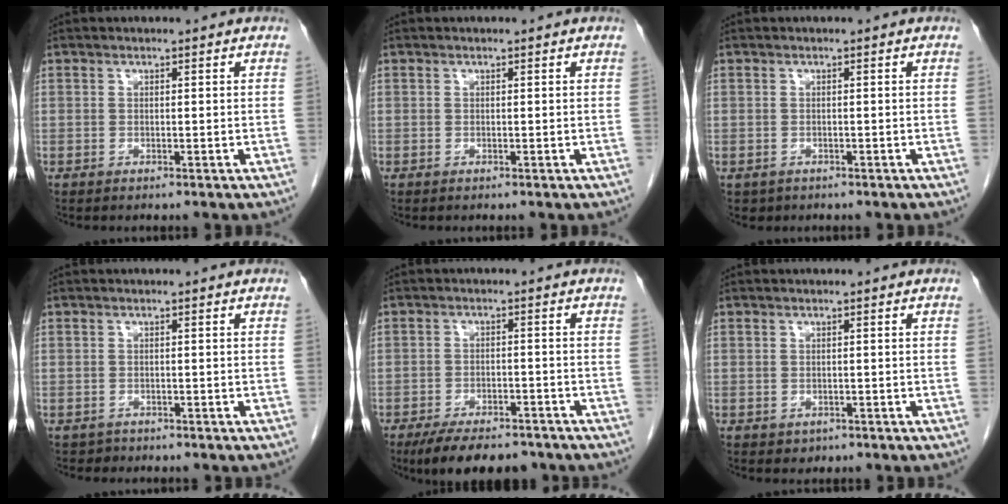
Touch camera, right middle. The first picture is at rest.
{"total": 0.0}
{"total": 1.3, "force": [-0.6, 1.1, 0.2], "torque": [-0.007, 0.003, -0.002]}
{"total": 1.0, "force": [-0.7, 0.6, -0.3], "torque": [-0.001, 0.002, -0.013]}
{"total": 10.2, "force": [-8.2, 3.8, 4.8], "torque": [-0.067, -0.004, -0.123]}
{"total": 1.0, "force": [-0.5, 0.9, 0.2], "torque": [-0.005, 0.002, -0.001]}